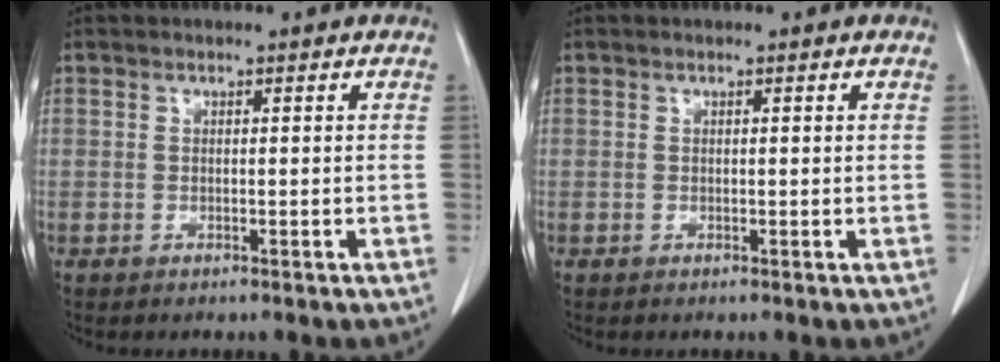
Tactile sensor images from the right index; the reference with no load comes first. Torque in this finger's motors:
{"motor_torque": [-0.10, 0.05, -0.02, -0.01]}